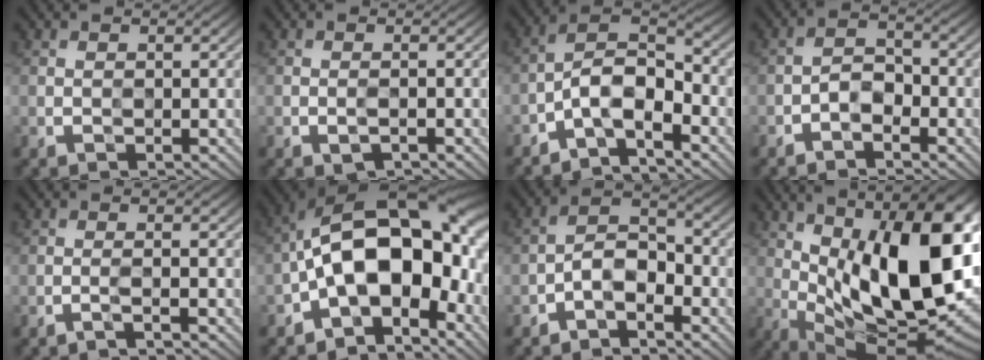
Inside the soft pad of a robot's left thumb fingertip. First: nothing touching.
{"total": 0.6, "force": [-0.6, -0.1, 0.1], "torque": [-0.001, 0.001, -0.012]}
{"total": 6.8, "force": [-4.2, 2.7, 4.5], "torque": [-0.073, 0.017, -0.091]}
{"total": 3.3, "force": [-2.3, 1.8, 1.6], "torque": [-0.023, 0.010, -0.046]}
{"total": 1.2, "force": [-1.0, 0.0, 0.7], "torque": [-0.004, 0.010, -0.029]}
{"total": 15.2, "force": [-2.8, 8.1, 12.6], "torque": [-0.194, 0.030, -0.053]}
{"total": 4.8, "force": [-2.9, 2.4, 2.9], "torque": [-0.045, 0.018, -0.061]}
{"total": 19.5, "force": [1.9, 8.9, 17.3], "torque": [-0.254, 0.027, 0.023]}